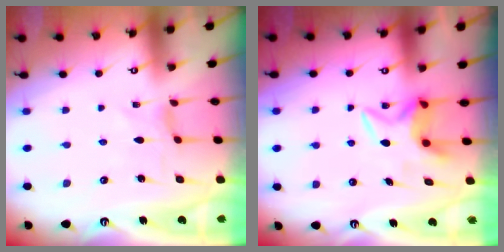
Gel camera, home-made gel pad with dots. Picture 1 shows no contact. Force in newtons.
{"total": 5.9, "press": 5.8, "slide": 0.8}